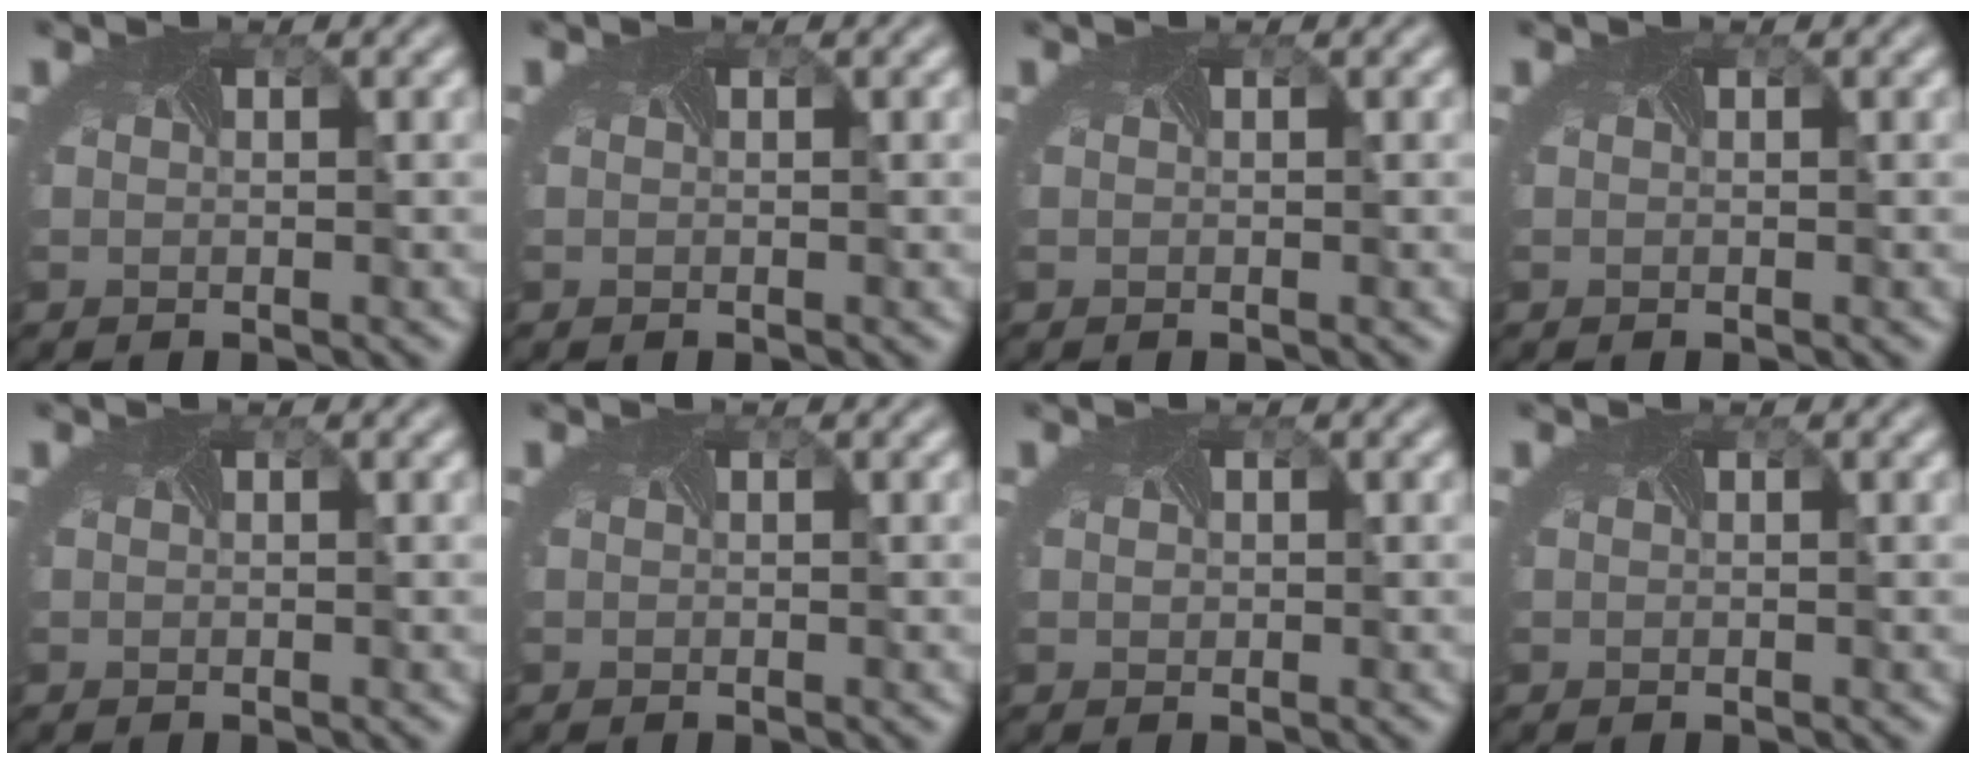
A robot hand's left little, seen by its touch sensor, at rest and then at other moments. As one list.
[{"total": 0.0}, {"total": 0.0}, {"total": 0.0}, {"total": 0.0}, {"total": 0.0}, {"total": 0.6, "force": [0.1, 0.6, 0.1], "torque": [-0.002, 0.004, 0.003]}, {"total": 0.0}]